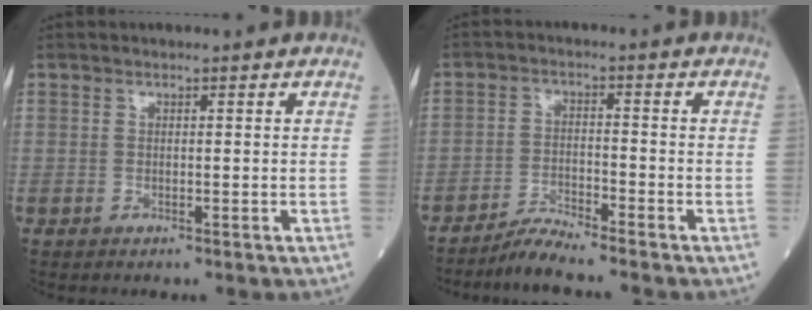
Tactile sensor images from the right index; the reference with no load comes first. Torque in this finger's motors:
{"motor_torque": [-0.14, -0.34, 0.11, -0.01]}